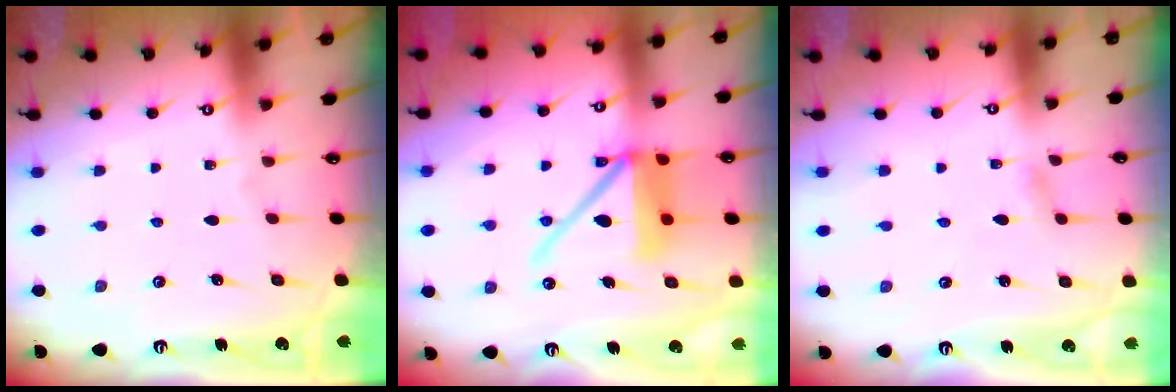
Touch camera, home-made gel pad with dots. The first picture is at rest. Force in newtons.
{"total": 13.7, "press": 13.6, "slide": 1.8}
{"total": 2.0, "press": 2.0, "slide": 0.2}